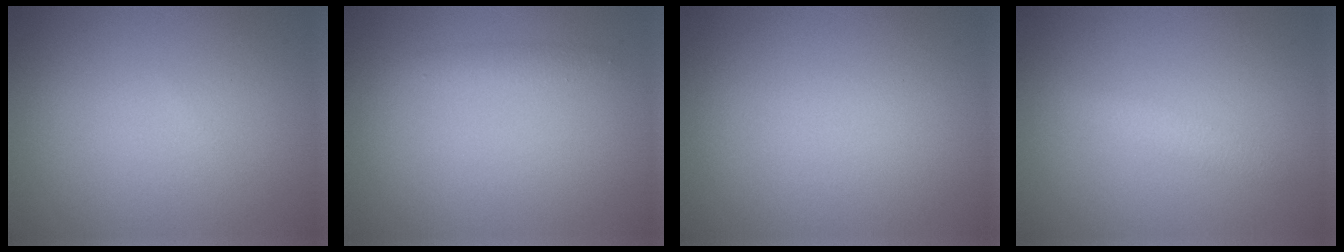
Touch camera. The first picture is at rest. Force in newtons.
{"total": 1.1, "press": 1.1, "slide": 0.1}
{"total": 0.0}
{"total": 1.3, "press": 1.3, "slide": 0.0}